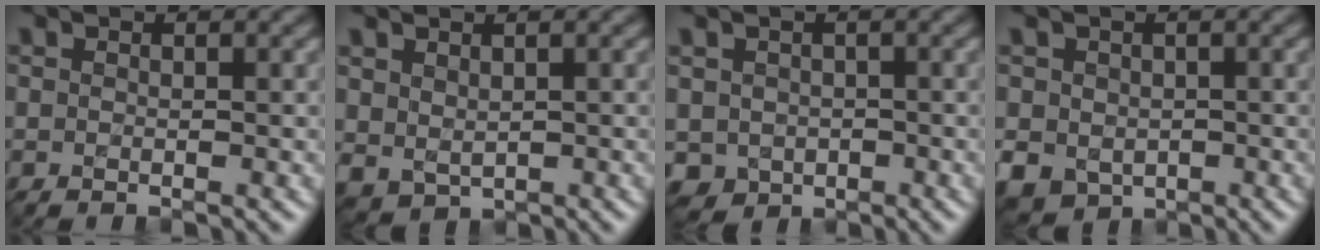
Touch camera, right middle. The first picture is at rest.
{"total": 1.9, "force": [0.9, 1.4, 0.8], "torque": [-0.021, -0.005, 0.023]}
{"total": 2.8, "force": [-0.6, 2.6, 0.9], "torque": [-0.020, -0.005, -0.012]}
{"total": 4.8, "force": [-1.0, 4.1, 2.1], "torque": [-0.050, -0.016, -0.018]}